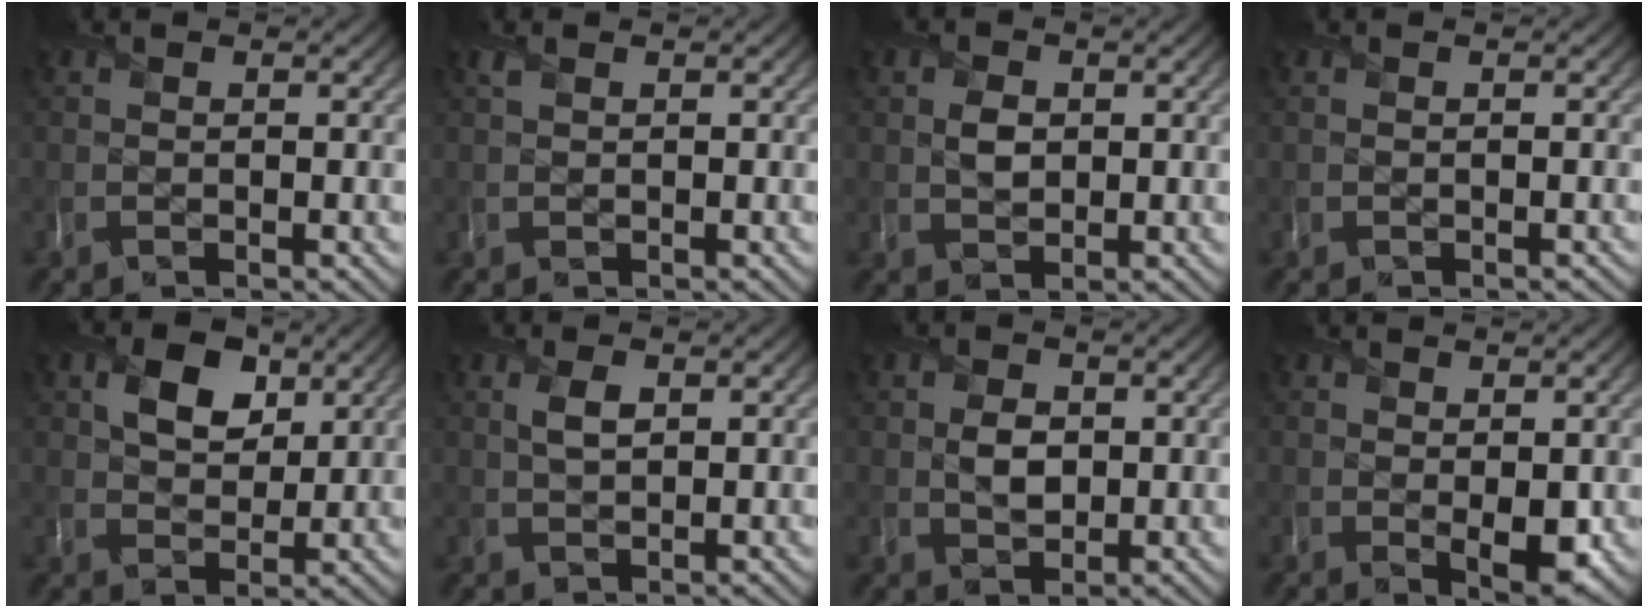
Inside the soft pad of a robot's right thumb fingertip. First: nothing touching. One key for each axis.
{"total": 0.6, "fx": 0.5, "fy": 0.3, "fz": 0.3, "tx": -0.009, "ty": 0.001, "tz": 0.011}
{"total": 2.3, "fx": 0.3, "fy": 1.8, "fz": 1.3, "tx": -0.028, "ty": -0.006, "tz": 0.009}
{"total": 0.0}
{"total": 6.1, "fx": 2.7, "fy": 4.2, "fz": 3.5, "tx": -0.065, "ty": -0.006, "tz": 0.044}
{"total": 2.4, "fx": 0.9, "fy": 1.1, "fz": 1.9, "tx": -0.044, "ty": -0.002, "tz": 0.020}
{"total": 3.1, "fx": 0.3, "fy": 2.4, "fz": 1.9, "tx": -0.043, "ty": -0.006, "tz": 0.007}
{"total": 2.8, "fx": 0.2, "fy": 1.3, "fz": 2.5, "tx": -0.043, "ty": -0.012, "tz": 0.011}